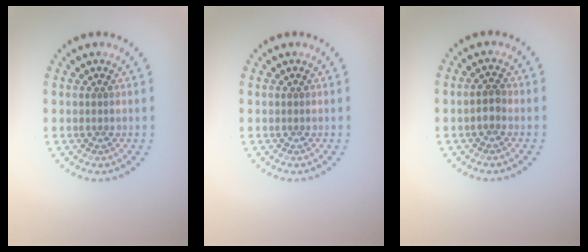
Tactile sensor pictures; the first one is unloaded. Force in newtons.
{"total": 0.0}
{"total": 1.3, "press": 1.3, "slide": 0.4}